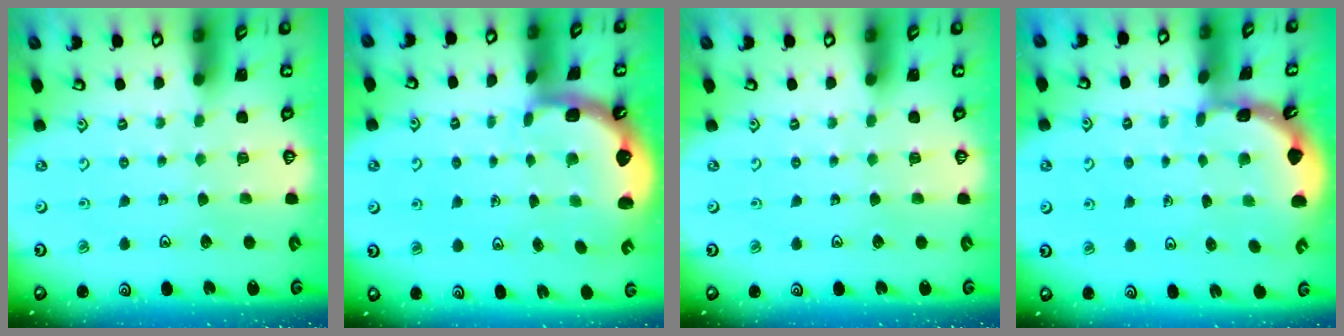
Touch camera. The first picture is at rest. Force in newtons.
{"total": 2.7, "press": 1.5, "slide": 2.2}
{"total": 0.0}
{"total": 1.6, "press": 1.6, "slide": 0.1}